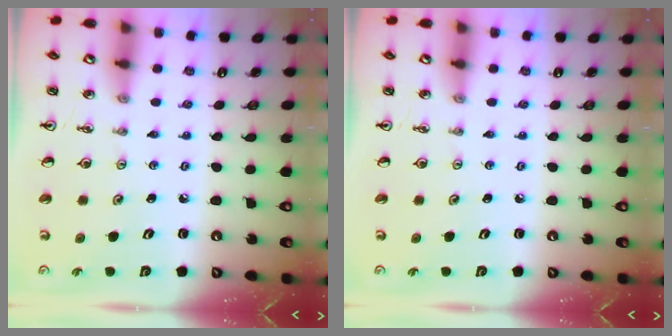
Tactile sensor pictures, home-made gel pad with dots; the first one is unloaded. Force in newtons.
{"total": 0.0}